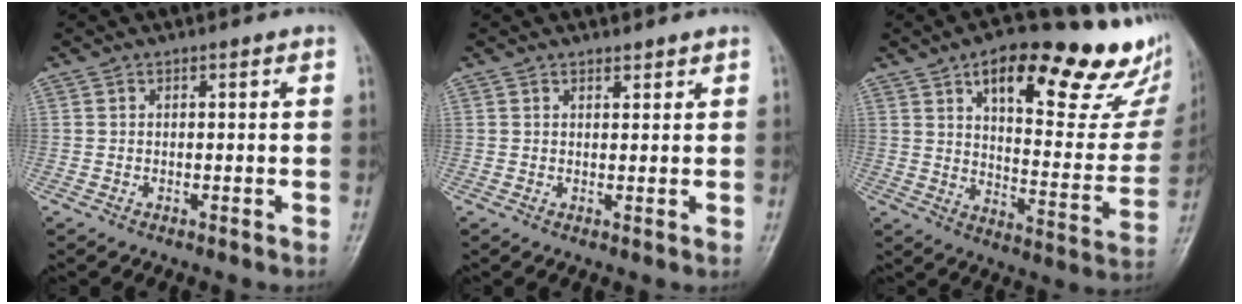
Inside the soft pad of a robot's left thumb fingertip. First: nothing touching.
{"total": 1.2, "force": [1.0, 0.5, 0.3], "torque": [0.003, -0.008, 0.015]}
{"total": 27.2, "force": [16.2, 10.0, 19.4], "torque": [-0.219, -0.048, 0.230]}